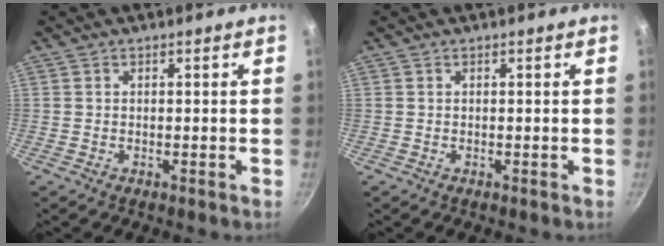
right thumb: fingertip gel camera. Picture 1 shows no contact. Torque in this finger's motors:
{"motor_torque": [0.00, 0.00, 0.11, 0.11, 0.01]}